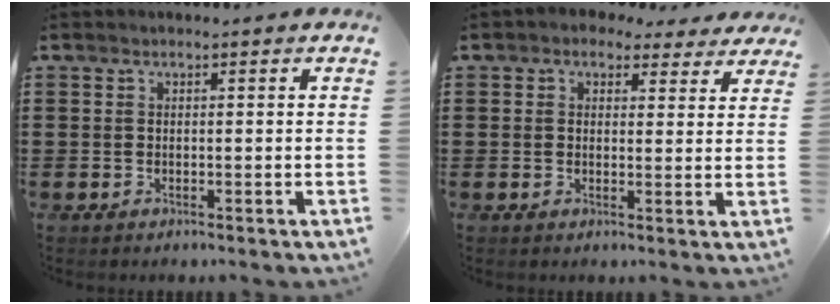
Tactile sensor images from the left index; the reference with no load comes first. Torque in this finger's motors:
{"motor_torque": [2.14, 0.00, 0.44, -0.01]}